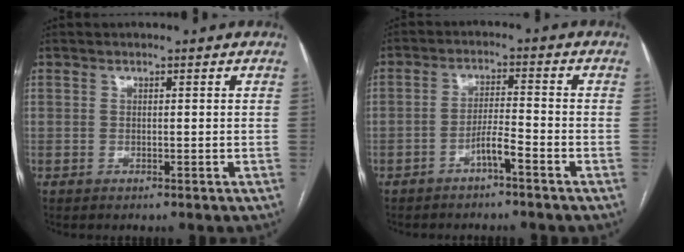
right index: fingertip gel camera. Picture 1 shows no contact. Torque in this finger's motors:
{"motor_torque": [0.69, -0.37, 0.42, 0.09]}